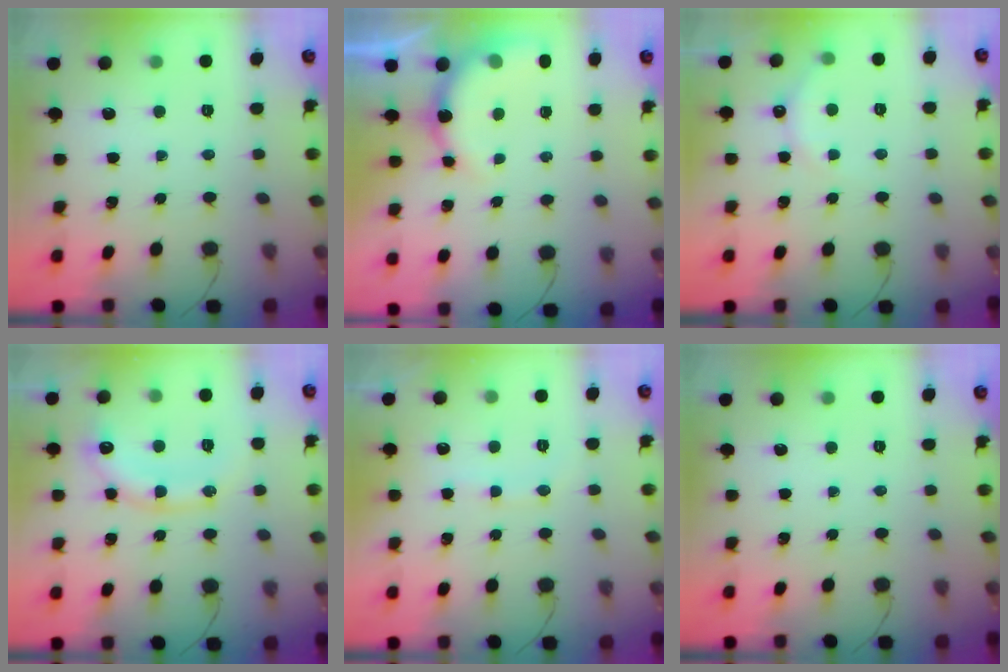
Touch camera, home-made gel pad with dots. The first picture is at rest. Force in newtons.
{"total": 8.2, "press": 8.2, "slide": 0.4}
{"total": 6.2, "press": 6.1, "slide": 1.2}
{"total": 13.6, "press": 13.5, "slide": 1.3}
{"total": 7.5, "press": 7.3, "slide": 1.6}
{"total": 0.0}